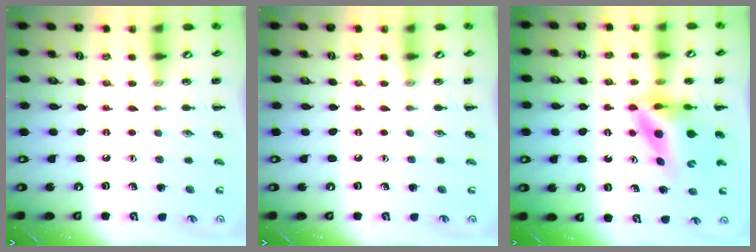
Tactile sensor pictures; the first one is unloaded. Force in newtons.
{"total": 0.0}
{"total": 8.3, "press": 7.9, "slide": 2.6}